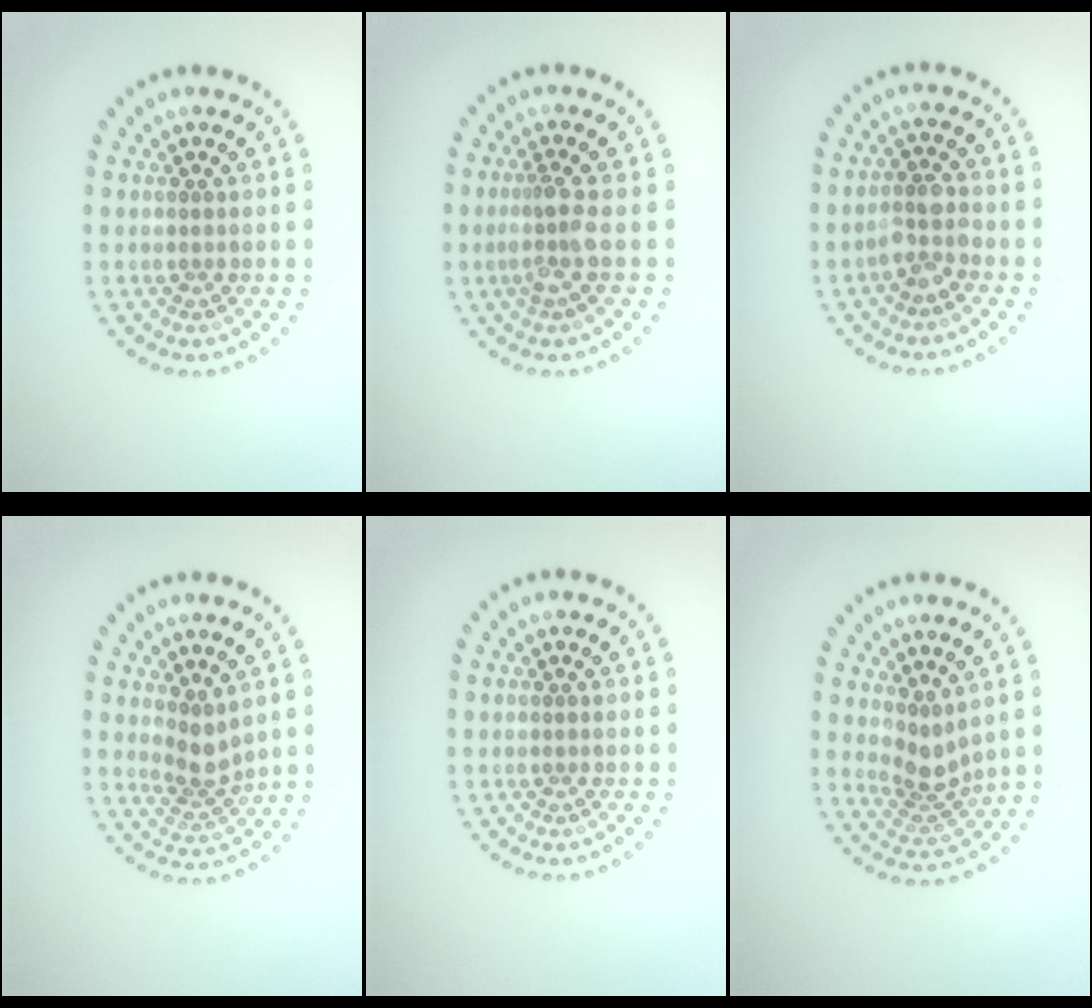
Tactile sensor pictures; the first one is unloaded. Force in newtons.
{"total": 2.3, "press": 1.9, "slide": 1.4}
{"total": 2.2, "press": 2.0, "slide": 0.9}
{"total": 2.4, "press": 1.9, "slide": 1.5}
{"total": 0.0}
{"total": 2.6, "press": 1.9, "slide": 1.7}